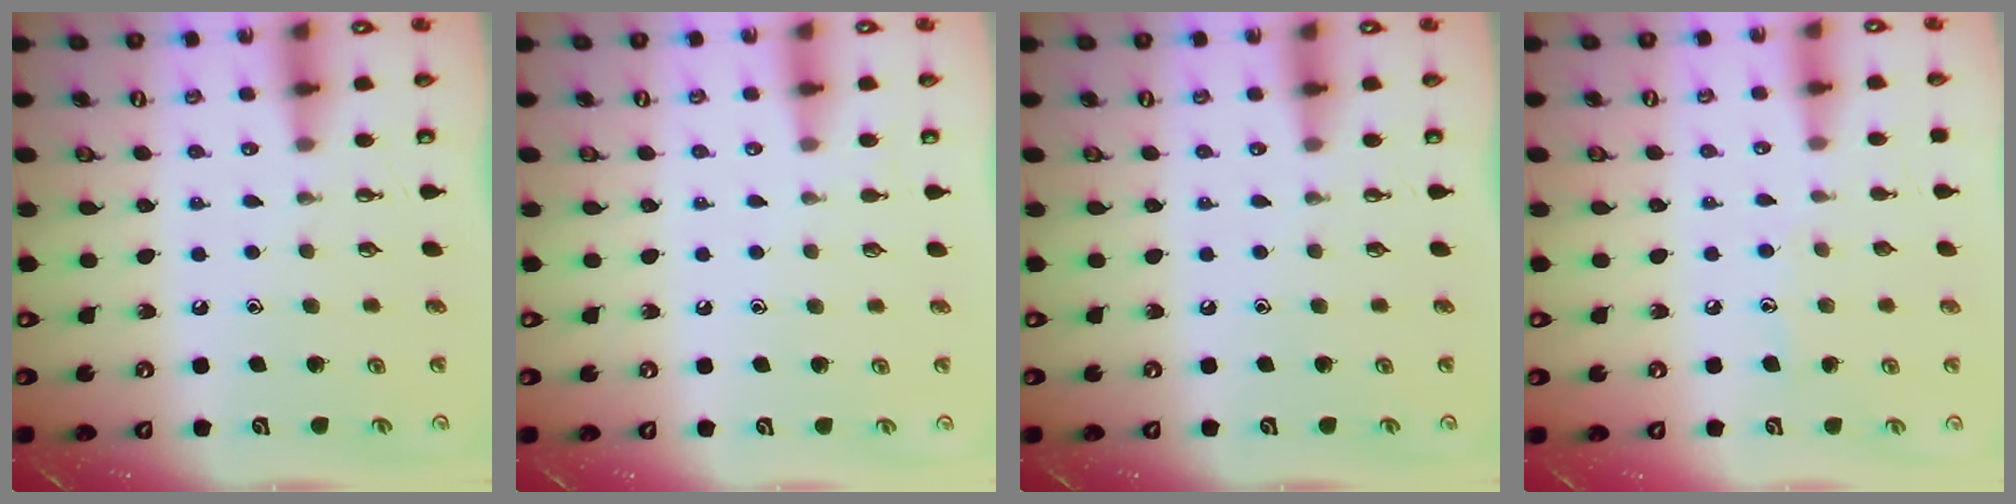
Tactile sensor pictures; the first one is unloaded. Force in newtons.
{"total": 2.8, "press": 2.8, "slide": 0.2}
{"total": 0.0}
{"total": 6.2, "press": 6.2, "slide": 0.6}